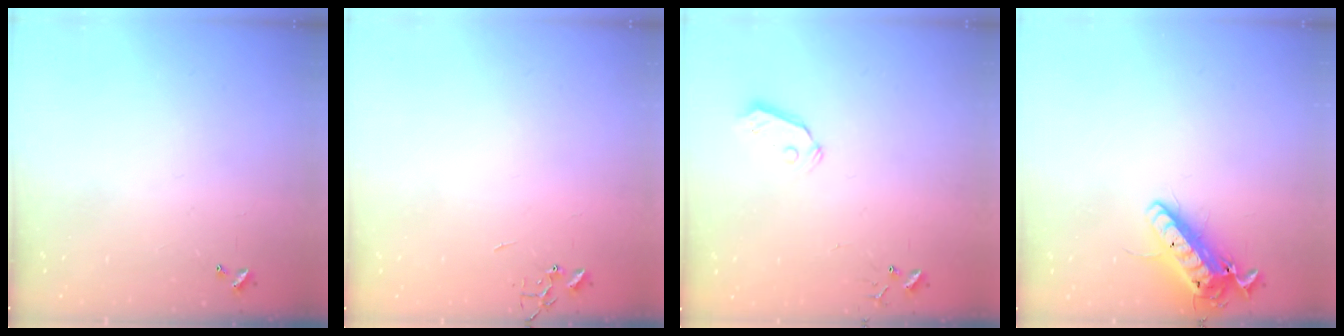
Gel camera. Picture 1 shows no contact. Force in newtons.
{"total": 0.0}
{"total": 6.4, "press": 6.4, "slide": 0.6}
{"total": 15.6, "press": 15.4, "slide": 2.8}